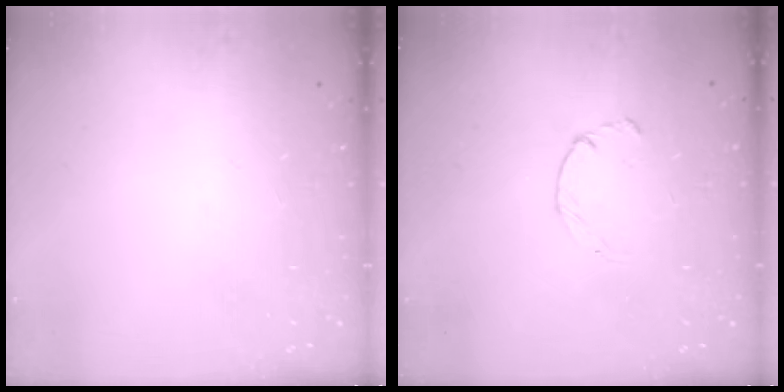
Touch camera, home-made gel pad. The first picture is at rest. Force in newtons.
{"total": 1.8, "press": 1.7, "slide": 0.3}